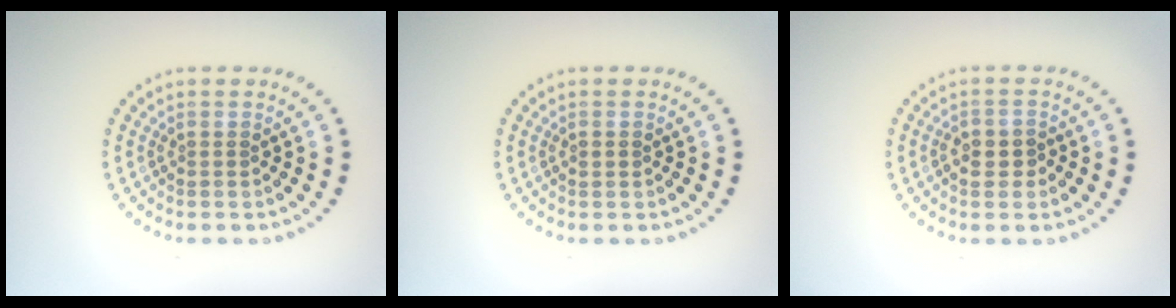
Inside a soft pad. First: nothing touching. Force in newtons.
{"total": 0.9, "press": 0.9, "slide": 0.1}
{"total": 2.2, "press": 2.1, "slide": 0.5}